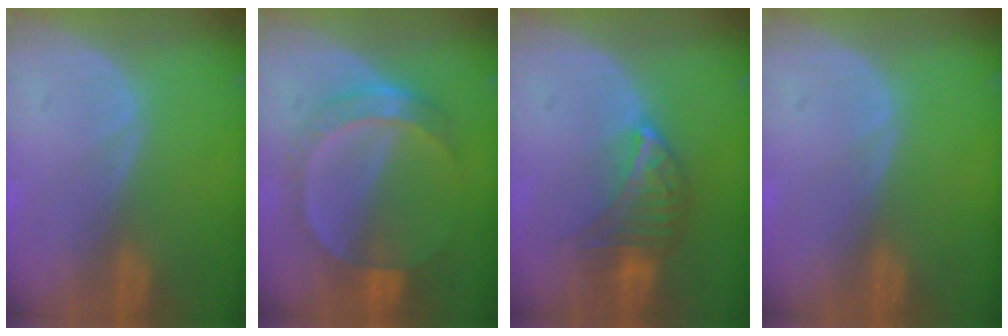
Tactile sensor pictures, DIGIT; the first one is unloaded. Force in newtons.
{"total": 7.3, "press": 6.4, "slide": 3.6}
{"total": 6.8, "press": 6.2, "slide": 2.8}
{"total": 0.0}